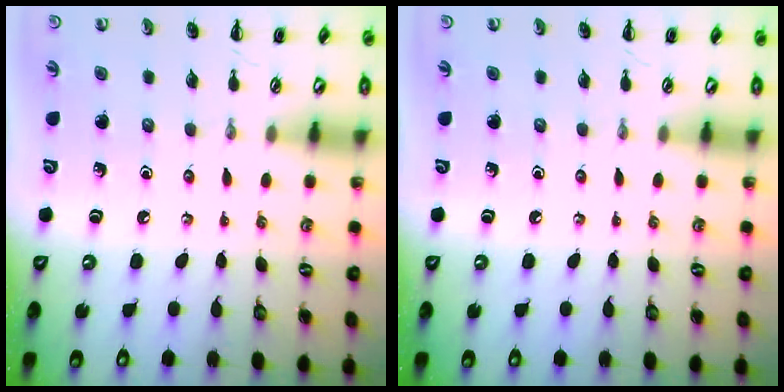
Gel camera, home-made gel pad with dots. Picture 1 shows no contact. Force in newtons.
{"total": 0.0}